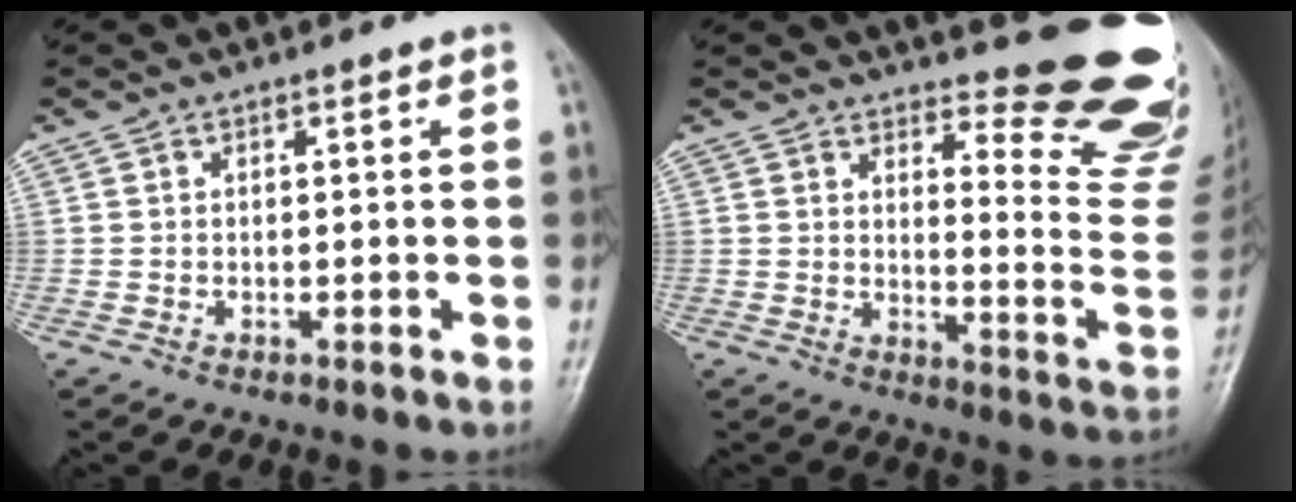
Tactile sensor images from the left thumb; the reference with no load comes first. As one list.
[{"total": 16.7, "force": [14.2, 3.4, 8.1], "torque": [-0.061, -0.159, 0.167]}]